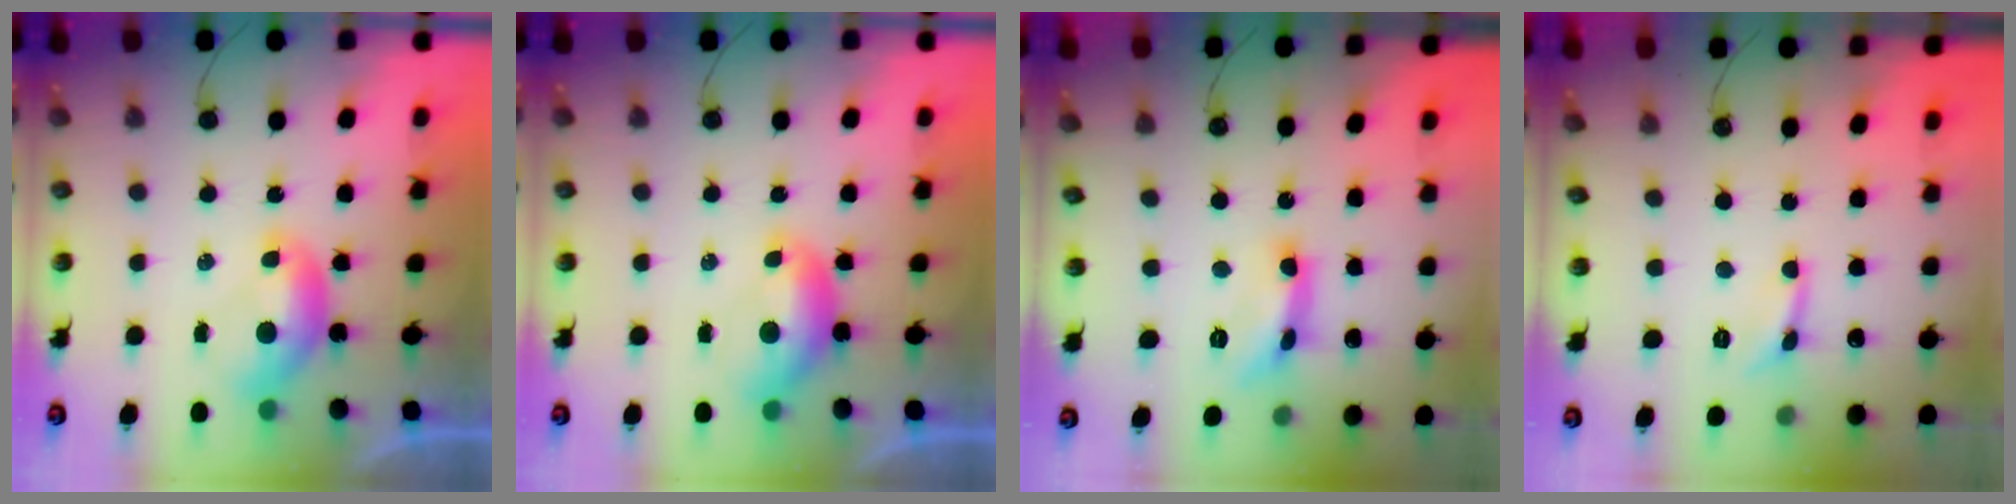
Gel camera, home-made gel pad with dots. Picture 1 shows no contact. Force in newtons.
{"total": 0.6, "press": 0.4, "slide": 0.4}
{"total": 6.3, "press": 6.3, "slide": 0.3}
{"total": 1.6, "press": 1.5, "slide": 0.4}